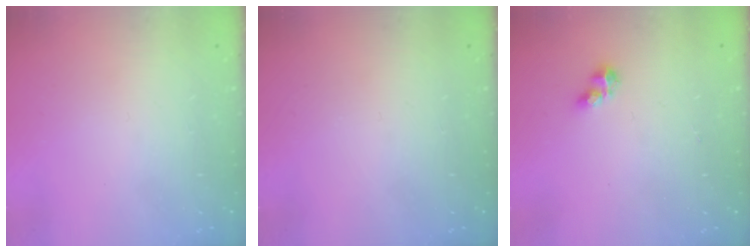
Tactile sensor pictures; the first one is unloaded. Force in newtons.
{"total": 0.0}
{"total": 2.9, "press": 2.9, "slide": 0.3}